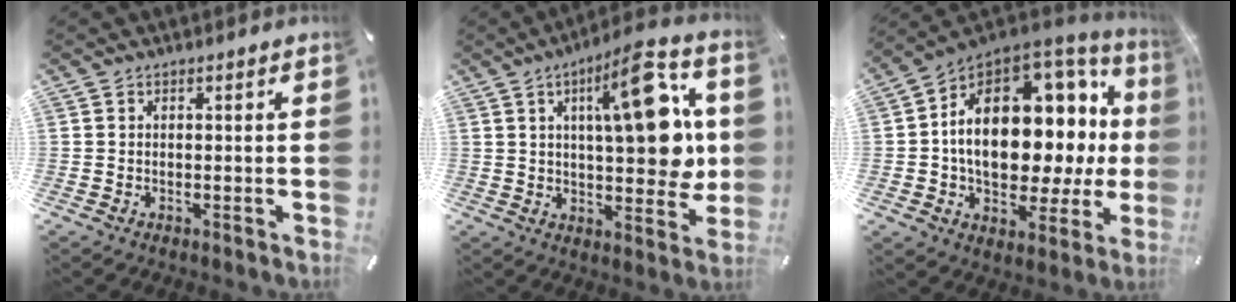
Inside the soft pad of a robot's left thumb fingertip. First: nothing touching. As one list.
[{"total": 19.4, "force": [5.8, 7.0, 17.1], "torque": [-0.231, -0.022, 0.082]}, {"total": 19.6, "force": [2.2, 12.8, 14.7], "torque": [-0.228, -0.040, 0.042]}]